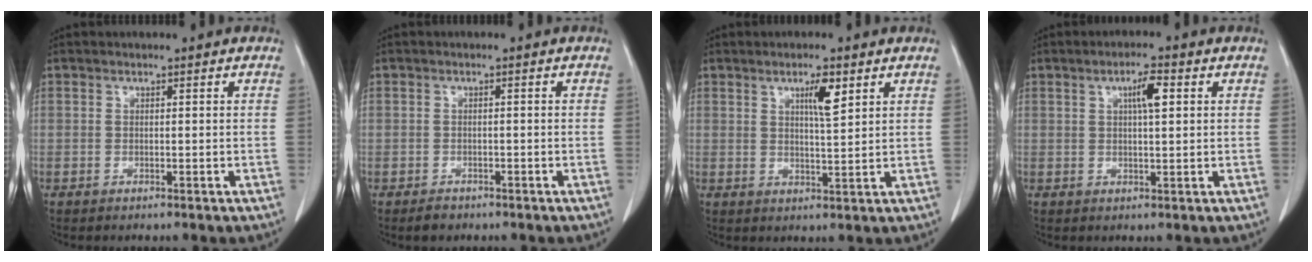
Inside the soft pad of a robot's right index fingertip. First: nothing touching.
{"total": 1.8, "force": [-1.4, 1.2, 0.4], "torque": [-0.011, 0.001, -0.019]}
{"total": 4.4, "force": [2.2, 0.5, 3.7], "torque": [-0.063, -0.002, 0.038]}
{"total": 4.0, "force": [1.3, 0.7, 3.7], "torque": [-0.064, 0.004, 0.021]}